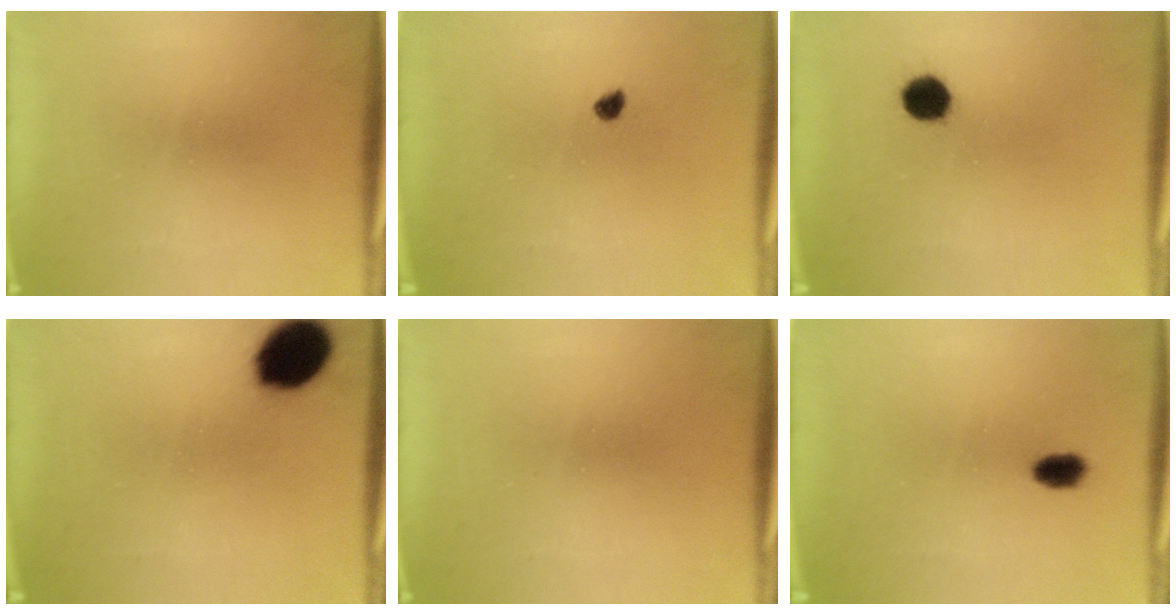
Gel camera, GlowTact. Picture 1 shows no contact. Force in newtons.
{"total": 1.3}
{"total": 4.7}
{"total": 12.2}
{"total": 0.0}
{"total": 2.8}